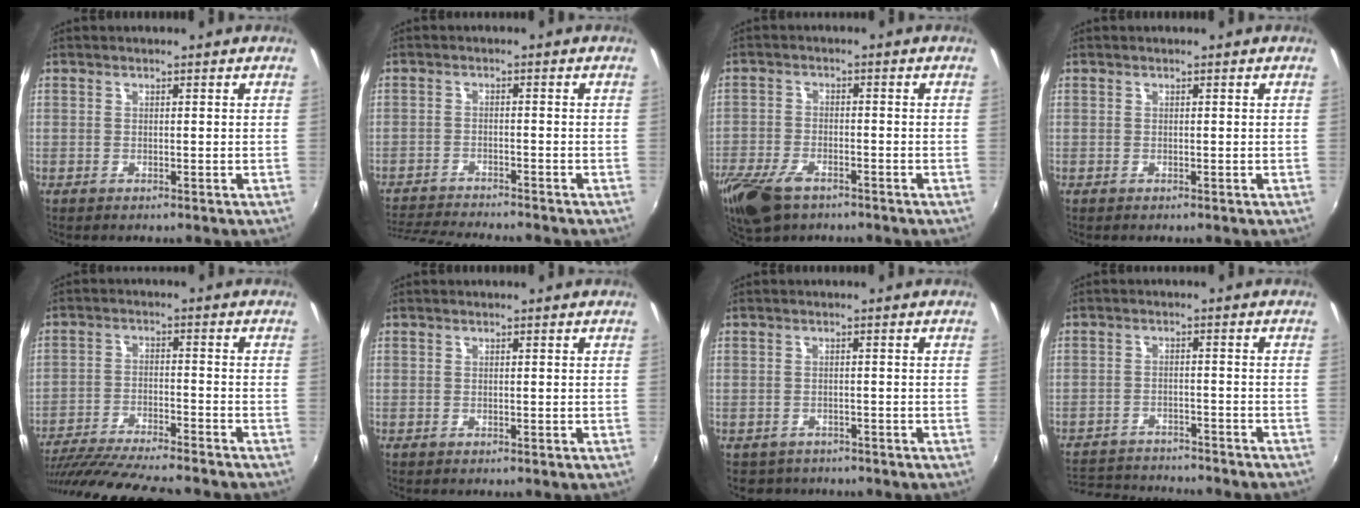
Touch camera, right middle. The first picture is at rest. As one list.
[{"total": 9.3, "force": [-8.8, 0.3, 3.0], "torque": [-0.080, -0.019, -0.148]}, {"total": 10.2, "force": [-7.0, 4.7, 5.7], "torque": [-0.150, -0.025, -0.132]}, {"total": 0.0}, {"total": 18.6, "force": [-16.5, 1.6, 8.6], "torque": [-0.170, -0.035, -0.265]}, {"total": 0.0}, {"total": 2.8, "force": [-2.2, 1.8, 0.2], "torque": [-0.013, -0.007, -0.032]}, {"total": 14.0, "force": [-12.7, 3.0, 5.0], "torque": [-0.119, -0.011, -0.187]}]